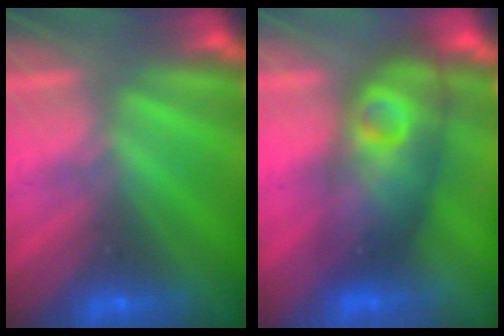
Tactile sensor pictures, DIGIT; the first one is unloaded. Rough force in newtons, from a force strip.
{"total": 3.8}